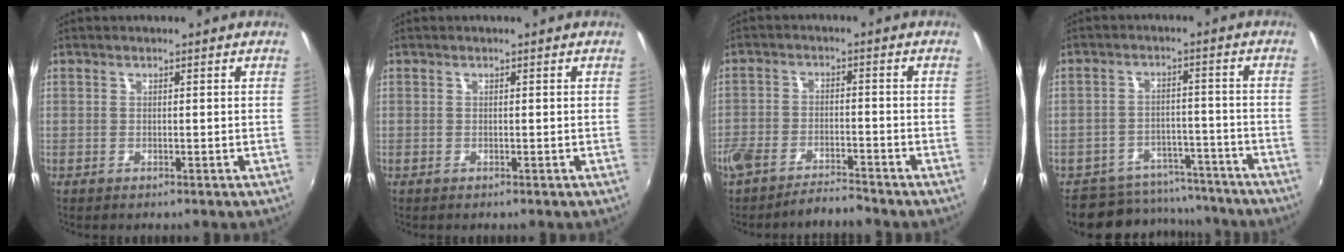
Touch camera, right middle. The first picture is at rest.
{"total": 0.0}
{"total": 6.6, "force": [-6.1, 1.4, 2.2], "torque": [-0.066, -0.007, -0.108]}
{"total": 11.7, "force": [-10.2, 5.3, 1.9], "torque": [-0.051, 0.027, -0.133]}